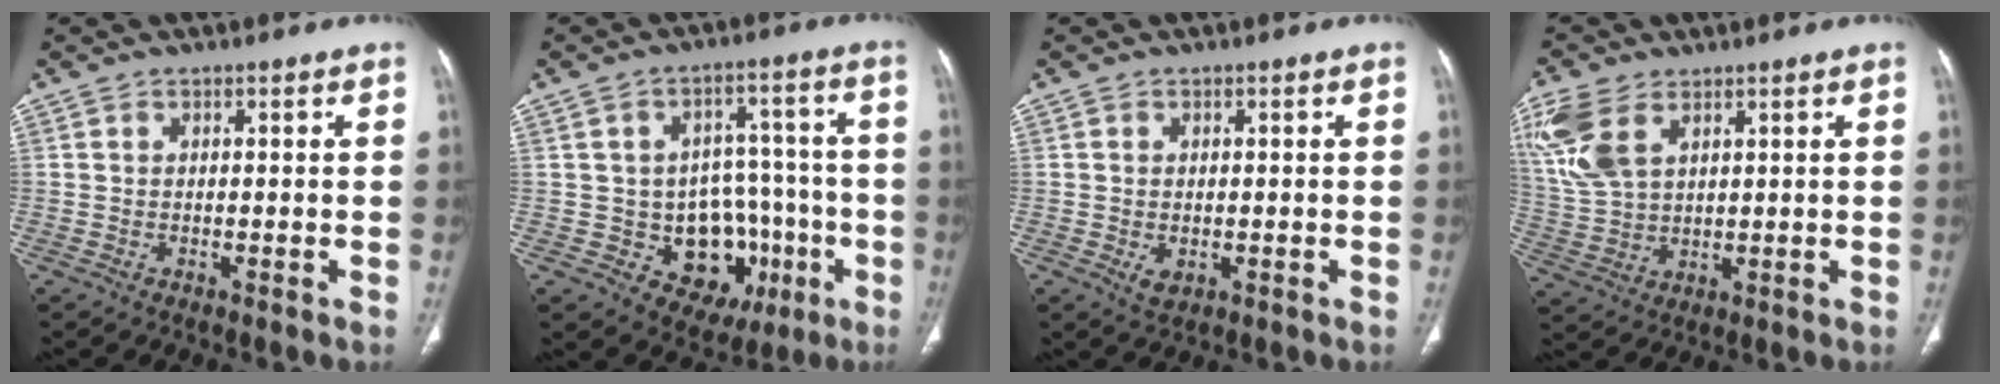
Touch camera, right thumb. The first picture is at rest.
{"total": 14.8, "force": [-4.0, 11.4, 8.6], "torque": [-0.059, 0.035, -0.036]}
{"total": 2.4, "force": [-0.5, 1.6, 1.7], "torque": [-0.027, -0.003, -0.002]}
{"total": 10.6, "force": [5.1, 6.0, 7.1], "torque": [-0.168, -0.004, 0.114]}